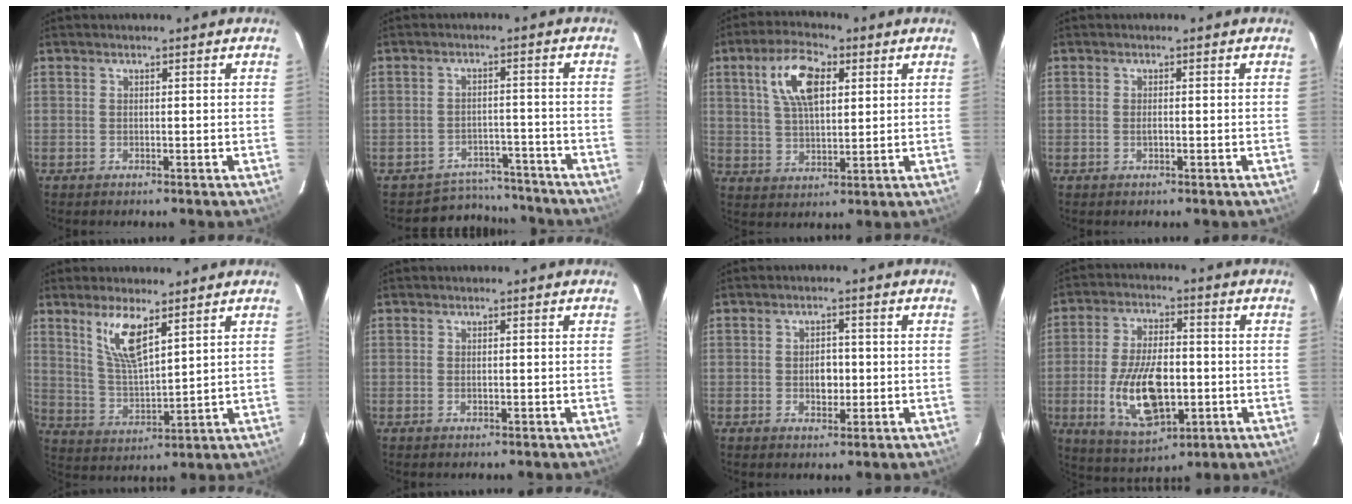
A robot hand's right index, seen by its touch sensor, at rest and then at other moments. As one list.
[{"total": 8.7, "force": [-7.8, 3.7, -0.1], "torque": [0.000, 0.034, -0.102]}, {"total": 10.2, "force": [3.8, 4.6, 8.3], "torque": [-0.159, 0.018, 0.071]}, {"total": 0.8, "force": [-0.3, 0.3, 0.7], "torque": [-0.013, -0.002, -0.004]}, {"total": 8.8, "force": [5.3, 2.3, 6.5], "torque": [-0.124, -0.003, 0.114]}, {"total": 0.7, "force": [-0.1, 0.5, 0.6], "torque": [-0.010, -0.001, -0.001]}, {"total": 3.5, "force": [-0.4, 2.5, 2.3], "torque": [-0.037, 0.003, -0.005]}, {"total": 15.1, "force": [-3.2, 7.6, 12.7], "torque": [-0.248, -0.008, -0.041]}]